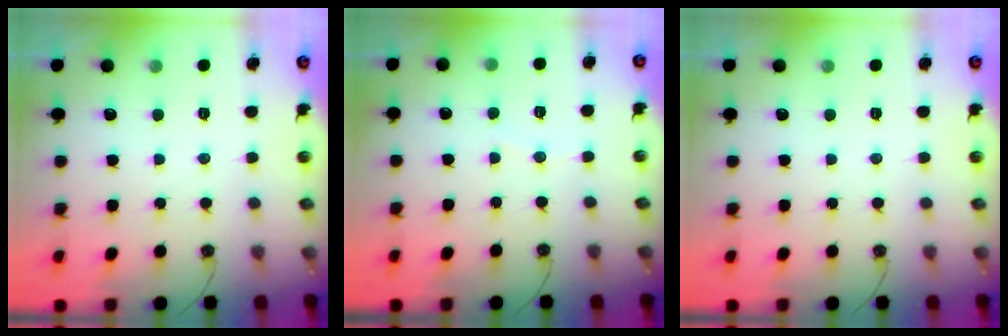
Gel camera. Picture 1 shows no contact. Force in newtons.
{"total": 2.7, "press": 2.7, "slide": 0.3}
{"total": 0.0}